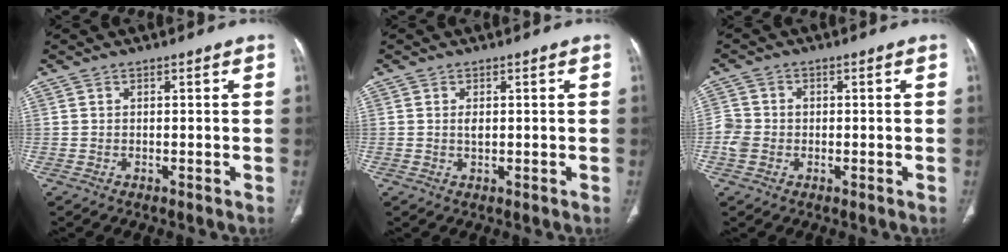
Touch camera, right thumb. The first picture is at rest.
{"total": 1.4, "force": [0.2, 0.8, 1.1], "torque": [-0.019, -0.001, 0.005]}
{"total": 4.2, "force": [-0.9, 3.6, 1.9], "torque": [-0.038, 0.008, -0.019]}